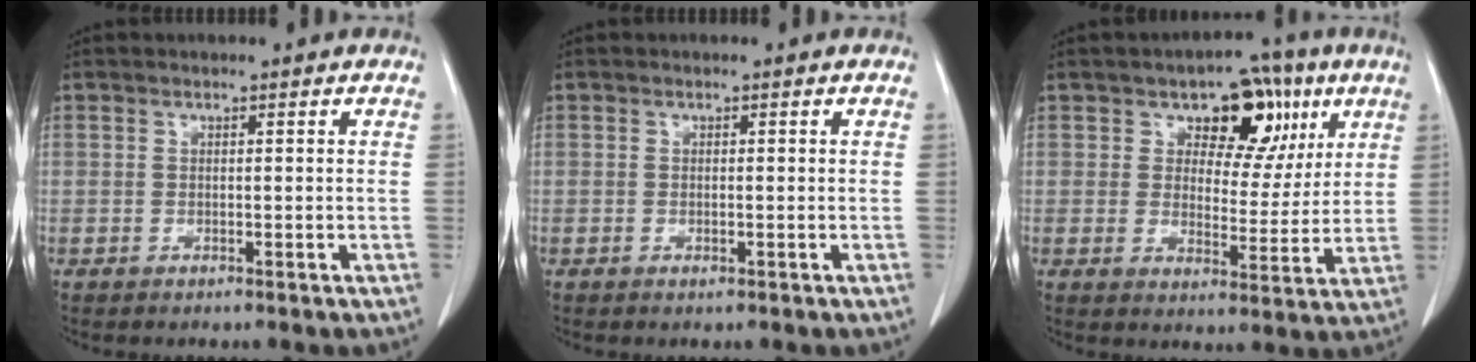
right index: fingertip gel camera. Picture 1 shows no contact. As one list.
[{"total": 0.6, "force": [-0.2, 0.1, 0.5], "torque": [-0.011, -0.002, 0.000]}, {"total": 10.6, "force": [5.0, 6.5, 6.7], "torque": [-0.071, 0.019, 0.070]}]